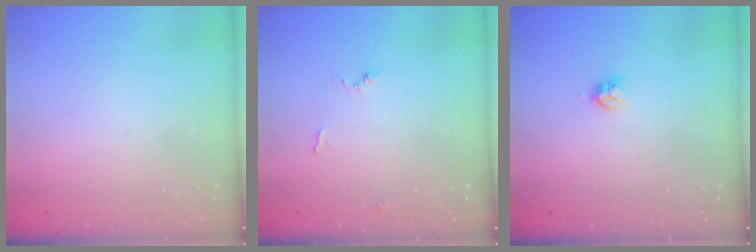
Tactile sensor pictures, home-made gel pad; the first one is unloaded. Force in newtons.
{"total": 5.9, "press": 5.9, "slide": 0.4}
{"total": 3.9, "press": 3.9, "slide": 0.4}